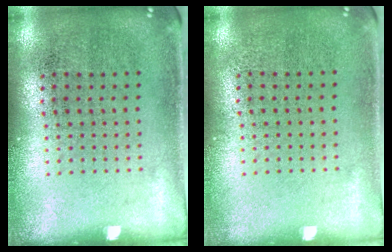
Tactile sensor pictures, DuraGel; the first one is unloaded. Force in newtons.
{"total": 0.0}